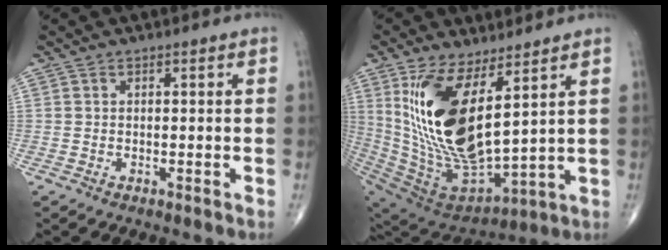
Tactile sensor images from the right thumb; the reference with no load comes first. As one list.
[{"total": 21.7, "force": [7.0, 9.0, 18.4], "torque": [-0.361, -0.055, 0.154]}]